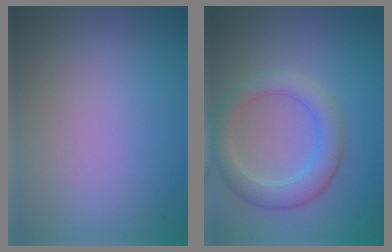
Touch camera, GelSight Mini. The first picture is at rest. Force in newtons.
{"total": 4.0, "press": 4.0, "slide": 0.2}